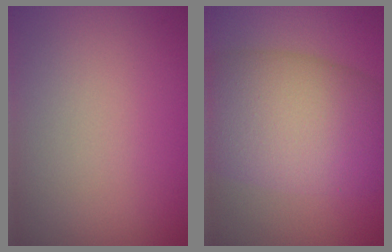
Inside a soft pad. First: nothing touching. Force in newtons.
{"total": 11.3, "press": 11.3, "slide": 0.3}